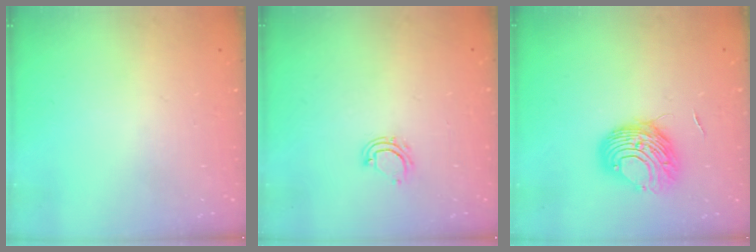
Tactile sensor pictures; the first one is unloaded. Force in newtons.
{"total": 5.4, "press": 5.4, "slide": 0.4}
{"total": 9.2, "press": 9.2, "slide": 1.1}